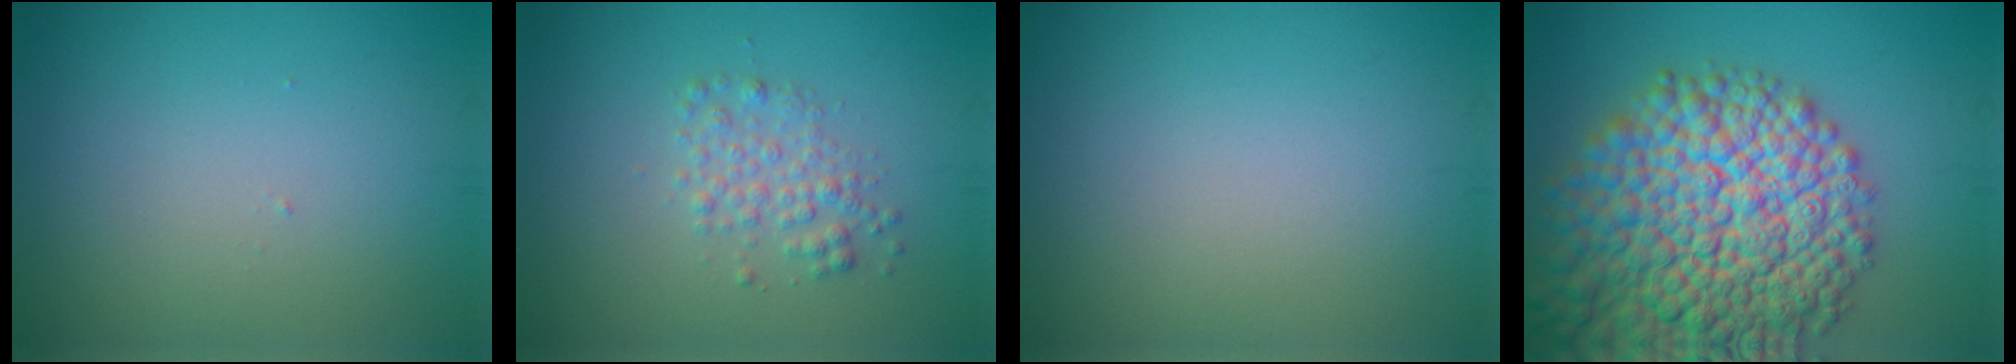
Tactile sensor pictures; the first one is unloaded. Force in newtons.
{"total": 2.2, "press": 2.2, "slide": 0.0}
{"total": 0.0}
{"total": 16.9, "press": 16.9, "slide": 0.7}